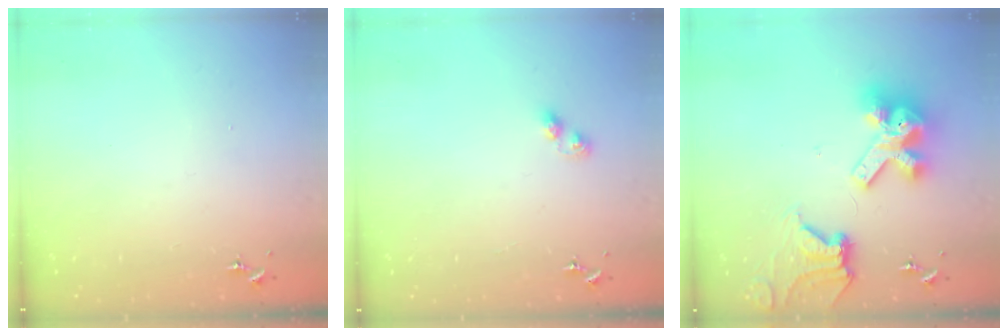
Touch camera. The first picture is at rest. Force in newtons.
{"total": 2.8, "press": 2.8, "slide": 0.5}
{"total": 17.8, "press": 17.7, "slide": 2.0}